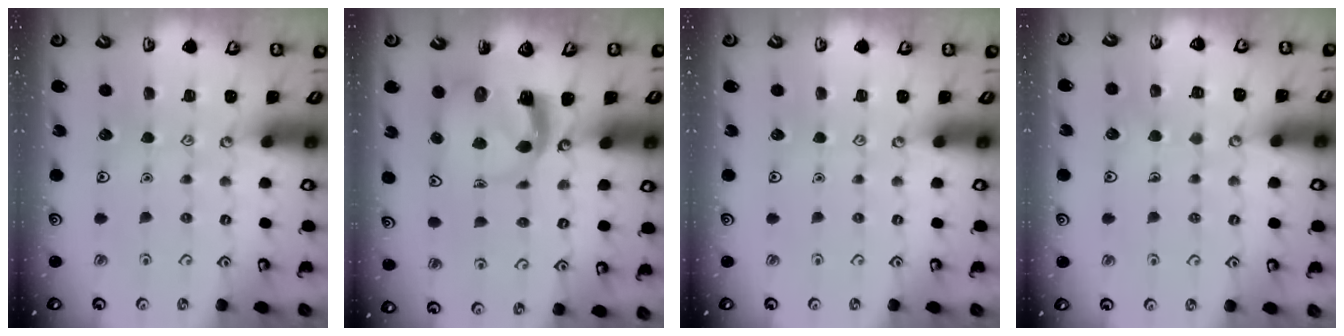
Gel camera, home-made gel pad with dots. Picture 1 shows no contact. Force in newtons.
{"total": 4.1, "press": 4.0, "slide": 0.8}
{"total": 0.0}
{"total": 5.2, "press": 5.2, "slide": 0.4}